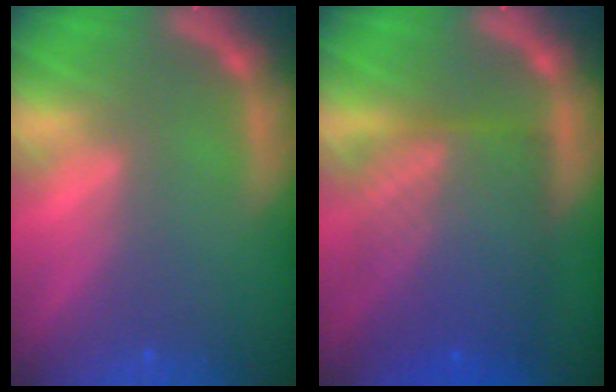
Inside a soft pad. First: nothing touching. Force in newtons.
{"total": 10.0}